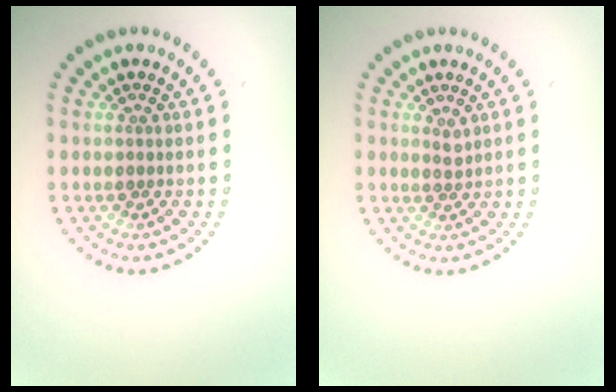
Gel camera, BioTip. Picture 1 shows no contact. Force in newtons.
{"total": 0.9, "press": 0.7, "slide": 0.5}